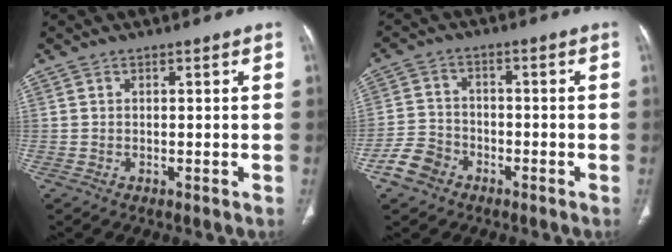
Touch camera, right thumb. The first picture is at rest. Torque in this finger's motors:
{"motor_torque": [0.10, 0.00, -0.22, -0.11, -0.01]}